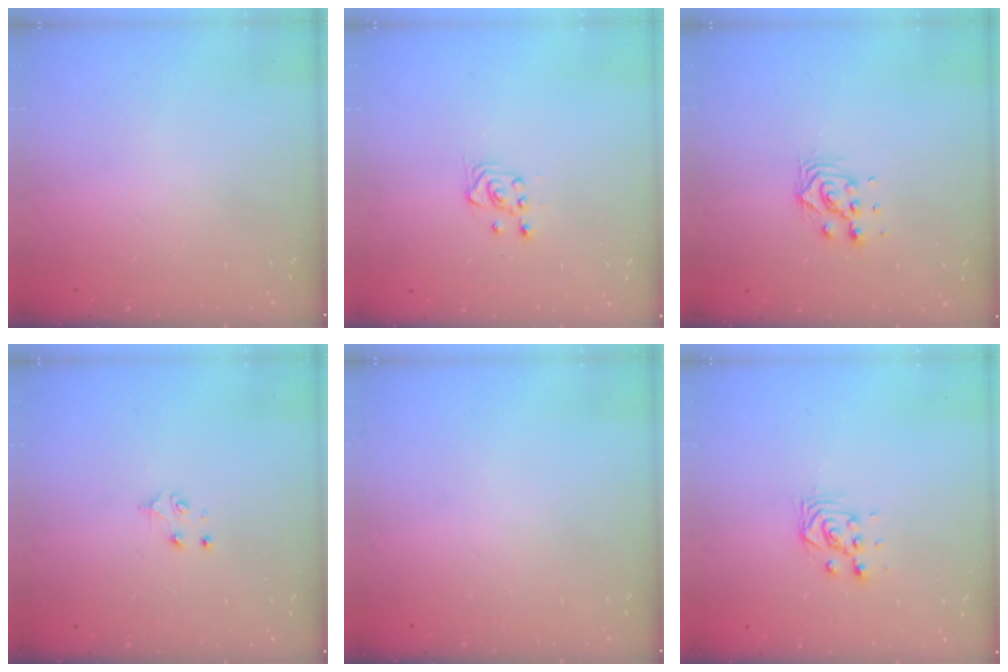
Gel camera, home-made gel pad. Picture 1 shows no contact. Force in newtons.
{"total": 3.0, "press": 2.8, "slide": 1.0}
{"total": 6.1, "press": 6.1, "slide": 0.2}
{"total": 4.0, "press": 3.9, "slide": 0.4}
{"total": 0.0}
{"total": 3.8, "press": 3.7, "slide": 0.6}